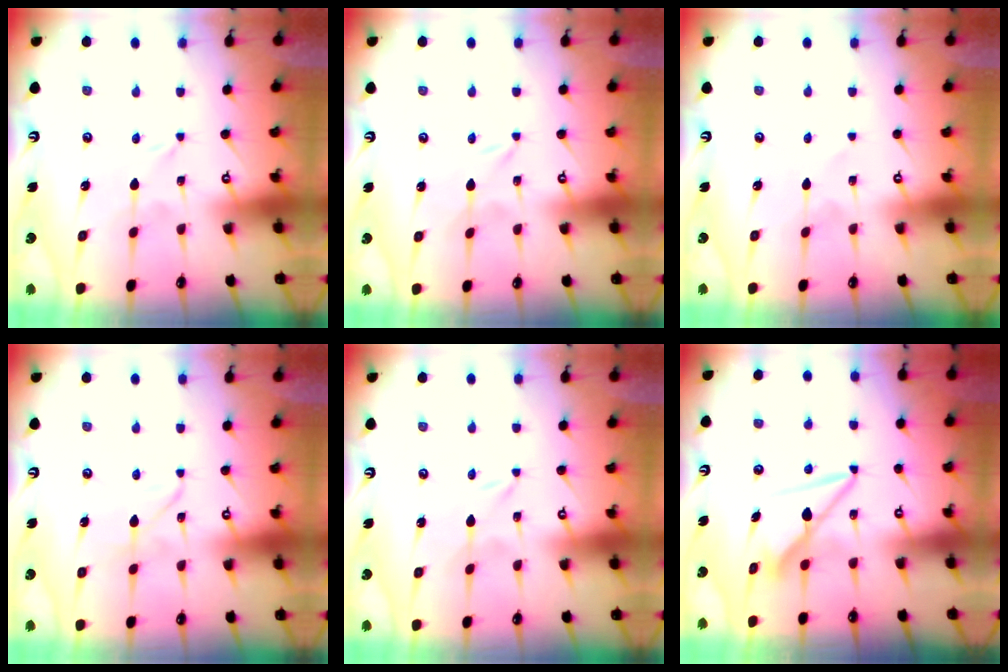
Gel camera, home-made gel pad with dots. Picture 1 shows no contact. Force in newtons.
{"total": 0.0}
{"total": 0.0}
{"total": 2.1, "press": 2.1, "slide": 0.2}
{"total": 0.0}
{"total": 8.3, "press": 8.3, "slide": 0.5}